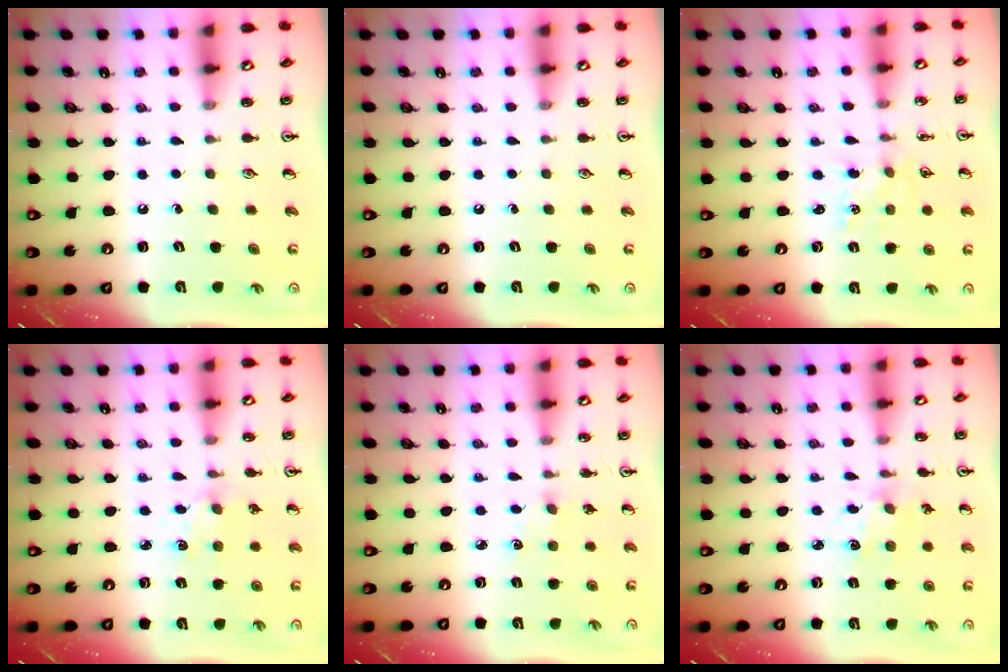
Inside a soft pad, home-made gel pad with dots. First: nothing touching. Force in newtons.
{"total": 0.0}
{"total": 1.2, "press": 1.2, "slide": 0.1}
{"total": 1.9, "press": 1.8, "slide": 0.2}
{"total": 3.3, "press": 3.3, "slide": 0.5}
{"total": 2.1, "press": 2.1, "slide": 0.4}